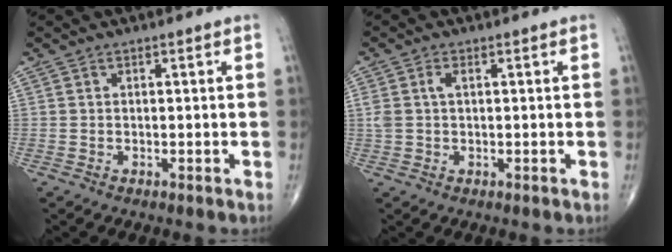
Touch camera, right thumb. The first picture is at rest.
{"total": 2.7, "force": [0.7, 1.4, 2.2], "torque": [-0.062, 0.012, 0.016]}